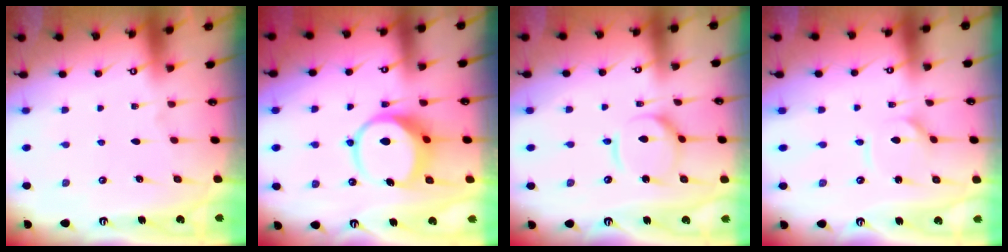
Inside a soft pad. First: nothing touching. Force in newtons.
{"total": 10.2, "press": 10.2, "slide": 0.8}
{"total": 8.9, "press": 8.9, "slide": 0.8}
{"total": 2.2, "press": 2.2, "slide": 0.4}